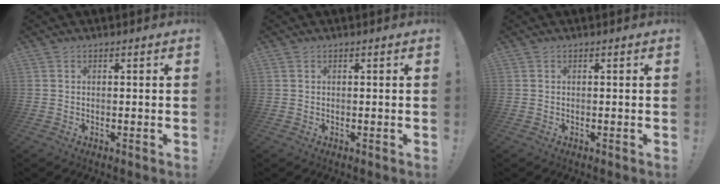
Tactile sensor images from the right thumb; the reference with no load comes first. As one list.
[{"total": 0.0}, {"total": 0.0}]